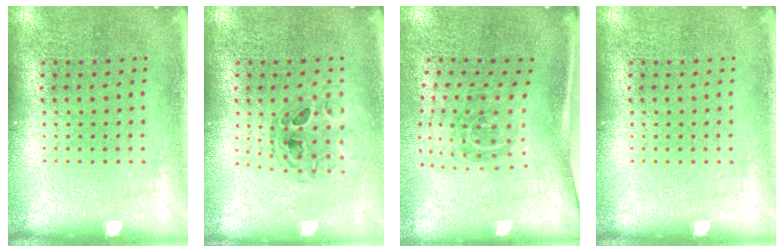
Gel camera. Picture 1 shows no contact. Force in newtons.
{"total": 0.7, "press": 0.7, "slide": 0.2}
{"total": 1.9, "press": 1.2, "slide": 1.5}
{"total": 0.0}